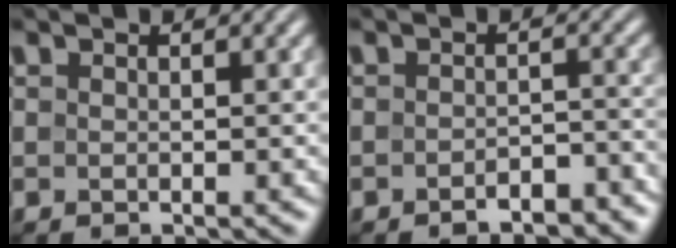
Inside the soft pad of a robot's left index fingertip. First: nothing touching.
{"total": 3.1, "force": [-2.5, 1.1, 1.6], "torque": [-0.019, 0.006, -0.033]}